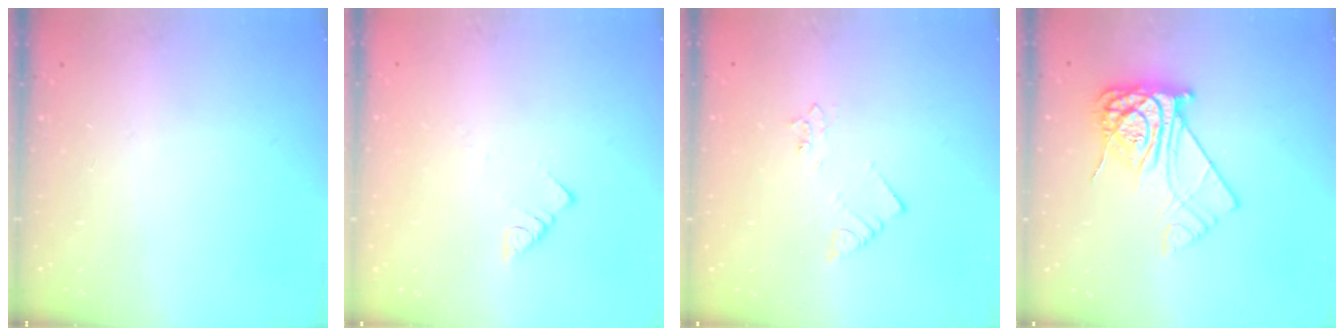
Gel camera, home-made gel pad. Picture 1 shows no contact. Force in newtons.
{"total": 3.0, "press": 3.0, "slide": 0.1}
{"total": 2.1, "press": 2.1, "slide": 0.4}
{"total": 12.8, "press": 12.7, "slide": 1.2}